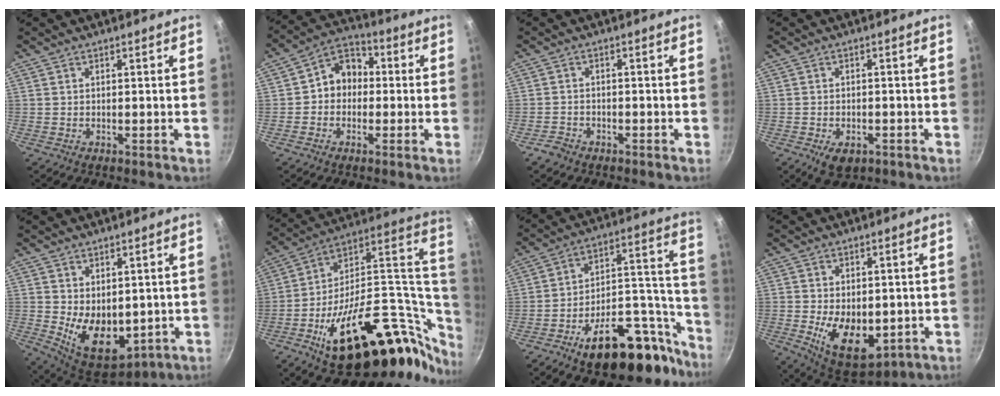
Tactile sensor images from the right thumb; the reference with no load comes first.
{"total": 8.4, "force": [-0.2, 7.1, 4.6], "torque": [-0.030, 0.026, -0.024]}
{"total": 2.6, "force": [-1.9, 1.6, 0.7], "torque": [-0.015, 0.021, -0.034]}
{"total": 5.2, "force": [-2.3, 3.2, 3.3], "torque": [-0.047, 0.007, -0.030]}
{"total": 11.9, "force": [-0.1, 7.9, 8.8], "torque": [-0.108, -0.028, 0.025]}
{"total": 38.9, "force": [-4.7, 20.4, 32.8], "torque": [-0.467, 0.033, -0.059]}
{"total": 26.2, "force": [-16.4, 12.2, 16.4], "torque": [-0.168, 0.118, -0.239]}
{"total": 12.9, "force": [-2.2, 8.1, 9.9], "torque": [-0.125, -0.016, -0.014]}